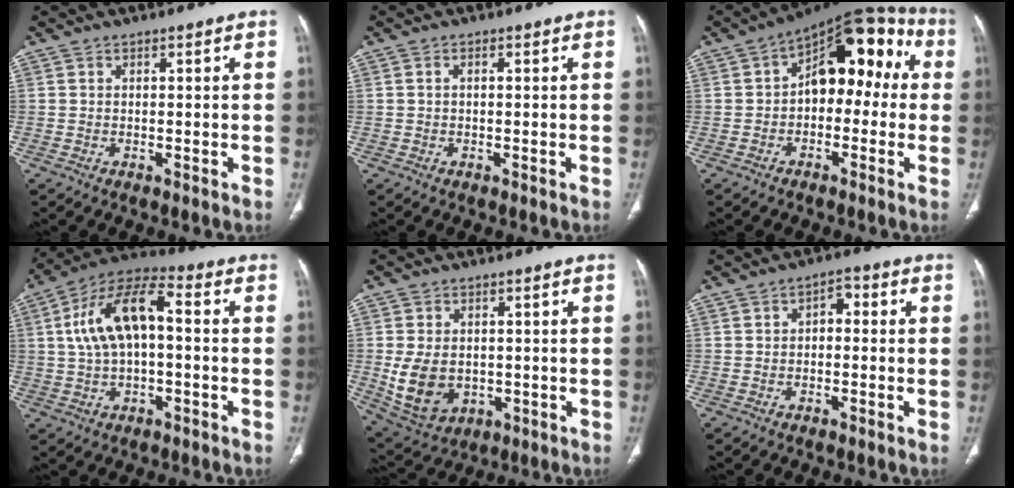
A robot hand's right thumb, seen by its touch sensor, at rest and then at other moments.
{"total": 0.7, "force": [0.0, 0.4, 0.5], "torque": [-0.012, 0.001, -0.001]}
{"total": 15.3, "force": [1.2, 9.2, 12.2], "torque": [-0.118, 0.055, 0.002]}
{"total": 13.7, "force": [1.2, 6.7, 11.9], "torque": [-0.224, 0.042, 0.015]}
{"total": 10.1, "force": [-0.9, 7.4, 6.8], "torque": [-0.117, -0.001, 0.008]}
{"total": 3.2, "force": [-0.3, 2.0, 2.4], "torque": [-0.026, 0.021, -0.015]}